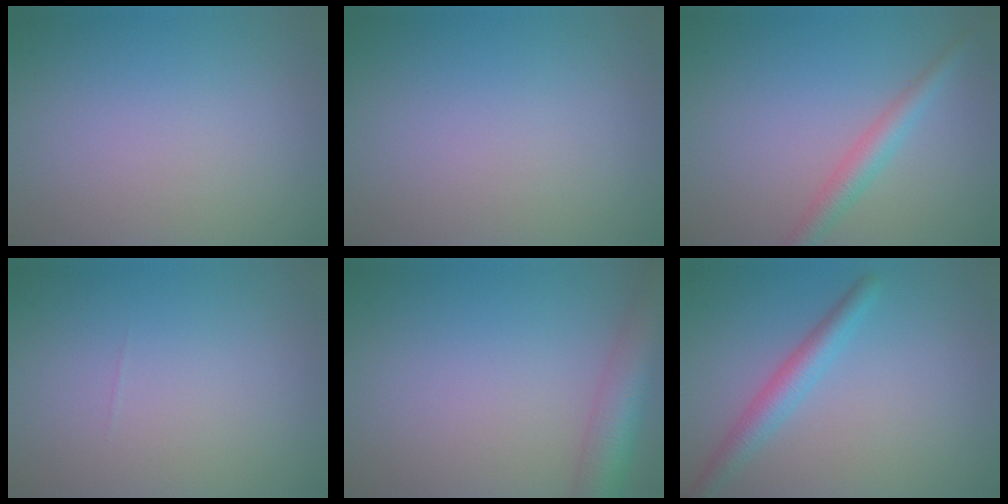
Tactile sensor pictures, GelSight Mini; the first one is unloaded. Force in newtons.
{"total": 0.0}
{"total": 2.6, "press": 2.6, "slide": 0.0}
{"total": 0.0}
{"total": 5.7, "press": 5.7, "slide": 0.2}
{"total": 3.1, "press": 3.0, "slide": 0.1}